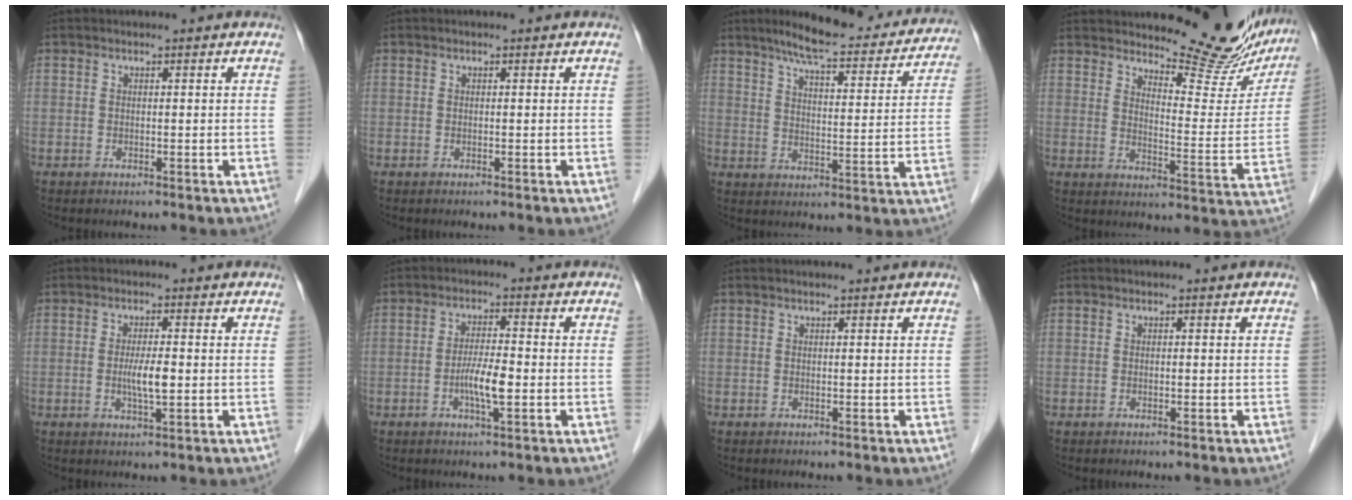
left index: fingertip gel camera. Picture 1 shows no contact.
{"total": 0.0}
{"total": 19.4, "force": [16.8, 3.7, 9.0], "torque": [-0.117, 0.004, 0.216]}
{"total": 17.1, "force": [15.4, 3.7, 6.4], "torque": [-0.071, -0.054, 0.182]}
{"total": 3.6, "force": [-0.4, 0.5, 3.6], "torque": [-0.071, -0.005, -0.007]}
{"total": 4.6, "force": [-1.4, 0.6, 4.3], "torque": [-0.085, -0.002, -0.026]}
{"total": 0.8, "force": [0.7, 0.0, 0.3], "torque": [-0.009, 0.008, 0.011]}
{"total": 0.0}